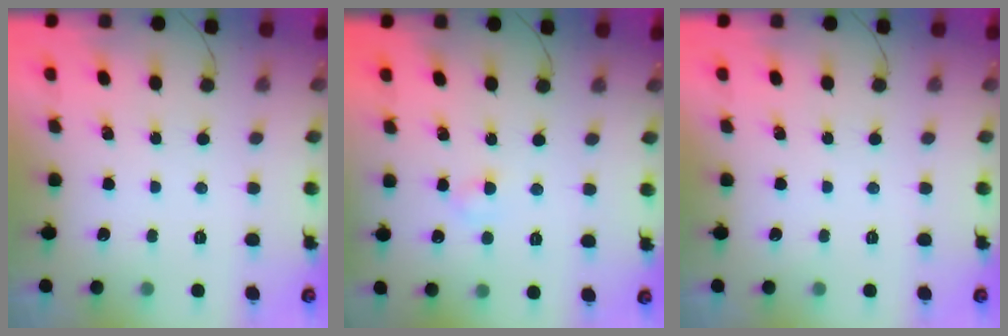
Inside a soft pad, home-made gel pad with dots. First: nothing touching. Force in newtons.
{"total": 2.5, "press": 2.4, "slide": 0.9}
{"total": 0.0}